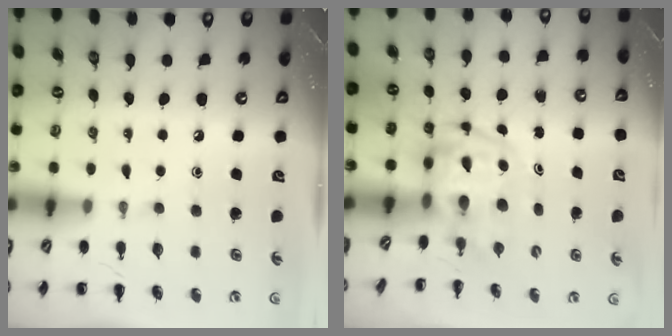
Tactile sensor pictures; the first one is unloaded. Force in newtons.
{"total": 3.9, "press": 3.8, "slide": 0.6}